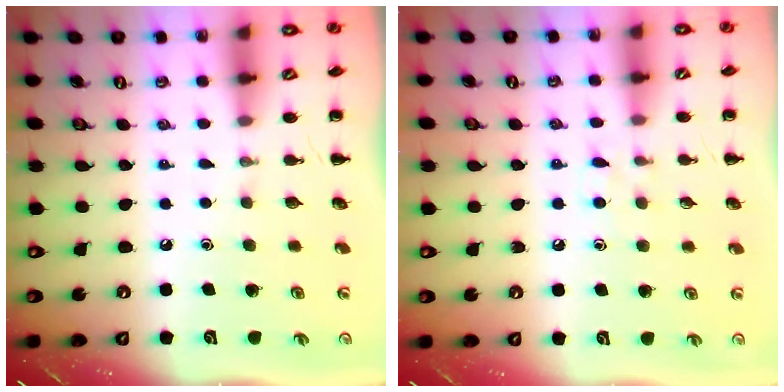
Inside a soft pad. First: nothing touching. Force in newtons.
{"total": 4.1, "press": 3.9, "slide": 1.5}